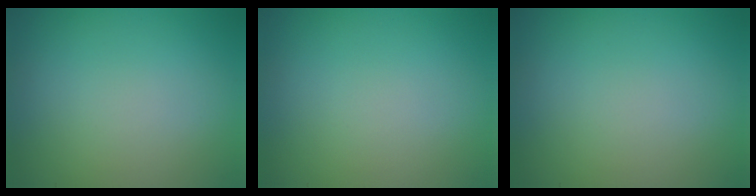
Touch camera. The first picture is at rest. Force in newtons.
{"total": 0.0}
{"total": 0.0}